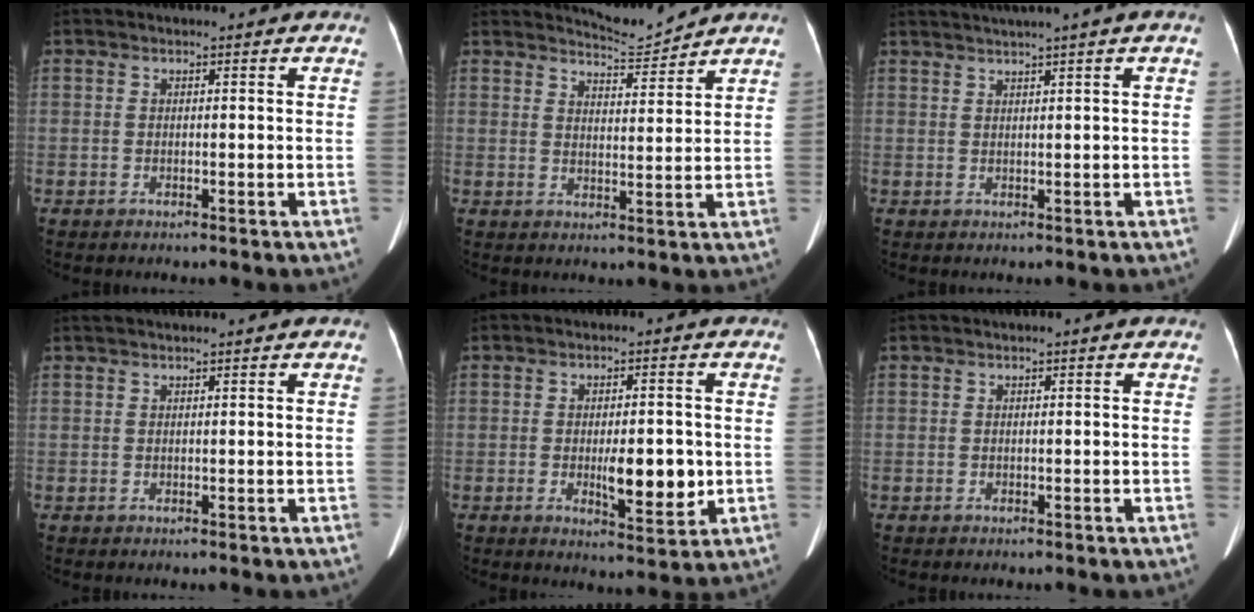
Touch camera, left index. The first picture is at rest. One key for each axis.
{"total": 4.1, "fx": 3.9, "fy": -0.8, "fz": -0.7, "tx": 0.002, "ty": -0.015, "tz": 0.070}
{"total": 4.1, "fx": 2.9, "fy": -1.2, "fz": 2.6, "tx": -0.040, "ty": 0.018, "tz": 0.053}
{"total": 0.9, "fx": 0.7, "fy": -0.2, "fz": 0.6, "tx": -0.016, "ty": 0.017, "tz": 0.020}
{"total": 7.3, "fx": -1.1, "fy": 2.3, "fz": 6.8, "tx": -0.104, "ty": -0.010, "tz": -0.010}
{"total": 0.0}